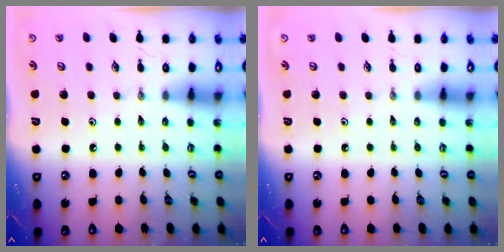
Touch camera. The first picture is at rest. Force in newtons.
{"total": 0.0}